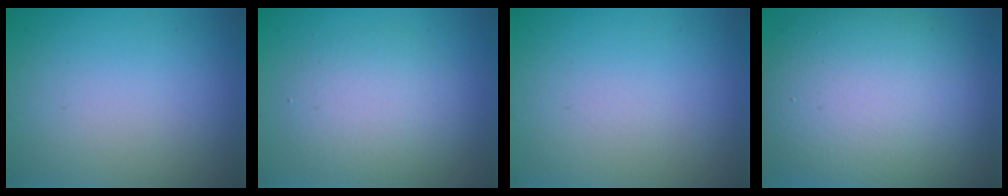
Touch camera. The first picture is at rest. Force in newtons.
{"total": 4.0, "press": 4.0, "slide": 0.5}
{"total": 0.0}
{"total": 11.9, "press": 11.9, "slide": 1.0}